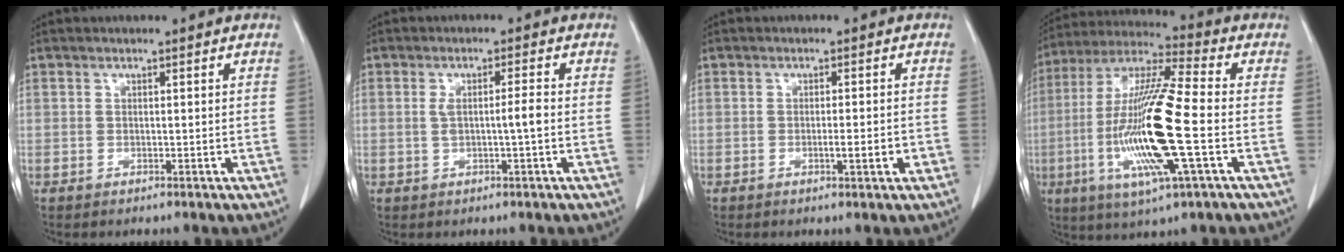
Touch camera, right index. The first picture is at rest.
{"total": 3.2, "force": [-0.1, 0.0, 3.2], "torque": [-0.059, 0.005, 0.004]}
{"total": 2.6, "force": [-0.7, 0.2, 2.5], "torque": [-0.036, -0.001, -0.007]}
{"total": 18.5, "force": [-3.7, 1.2, 18.1], "torque": [-0.373, -0.013, -0.071]}